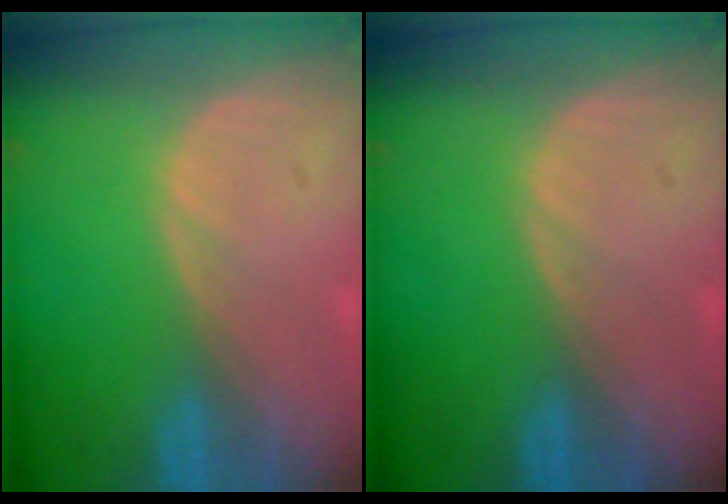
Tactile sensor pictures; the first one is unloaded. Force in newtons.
{"total": 0.0}